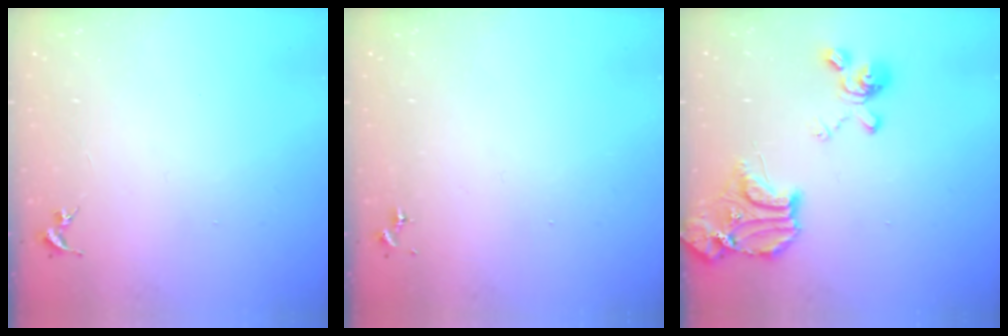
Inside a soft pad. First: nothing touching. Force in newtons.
{"total": 0.0}
{"total": 19.3, "press": 19.2, "slide": 2.2}